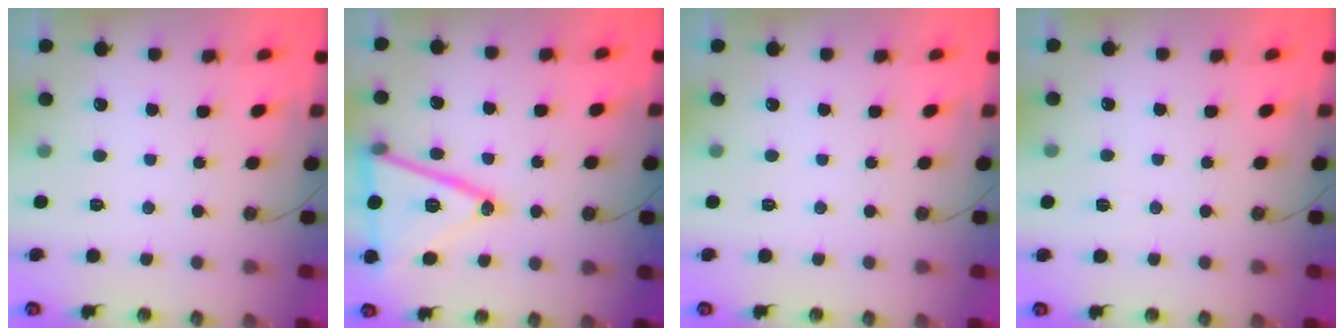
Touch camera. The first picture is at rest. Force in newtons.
{"total": 20.3, "press": 20.1, "slide": 3.4}
{"total": 2.0, "press": 0.4, "slide": 2.0}
{"total": 2.9, "press": 2.2, "slide": 1.9}